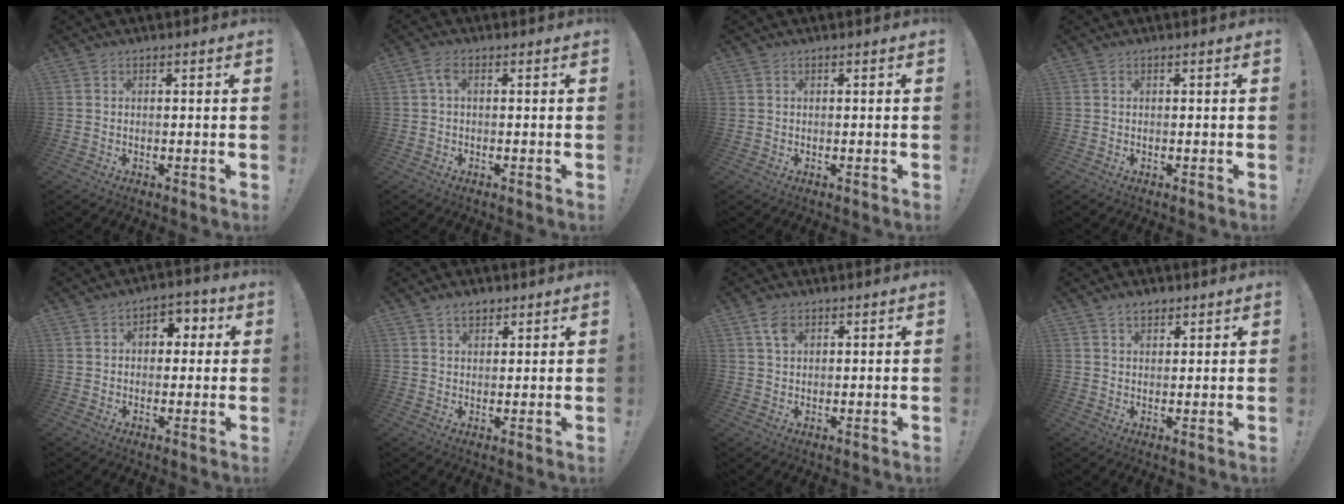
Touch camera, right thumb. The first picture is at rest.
{"total": 2.9, "force": [0.3, 1.1, 2.7], "torque": [-0.060, 0.011, 0.005]}
{"total": 0.0}
{"total": 0.0}
{"total": 6.0, "force": [1.0, 4.6, 3.6], "torque": [-0.041, 0.001, 0.015]}
{"total": 3.7, "force": [2.4, 2.2, 1.7], "torque": [-0.024, -0.007, 0.043]}
{"total": 3.6, "force": [1.8, 2.3, 2.2], "torque": [-0.038, -0.001, 0.033]}
{"total": 3.4, "force": [2.2, 2.1, 1.6], "torque": [-0.020, -0.008, 0.040]}